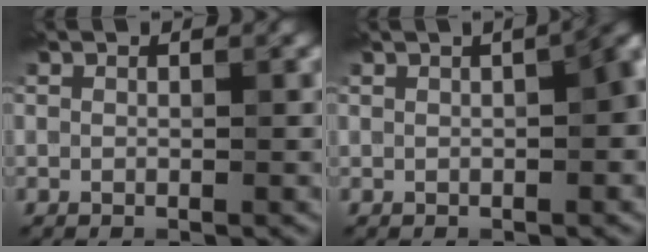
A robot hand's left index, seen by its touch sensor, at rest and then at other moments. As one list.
[{"total": 3.3, "force": [0.2, 0.9, 3.2], "torque": [-0.033, 0.013, 0.009]}]